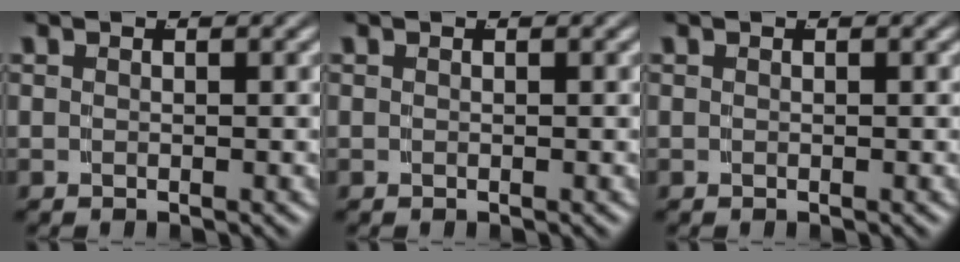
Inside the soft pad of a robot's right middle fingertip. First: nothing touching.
{"total": 0.0}
{"total": 0.0}